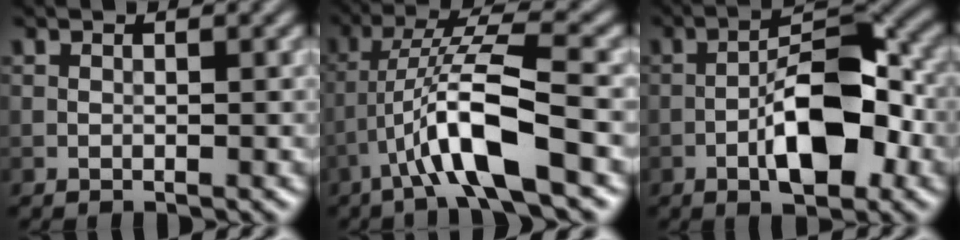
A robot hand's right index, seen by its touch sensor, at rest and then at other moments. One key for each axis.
{"total": 7.6, "fx": -3.3, "fy": 0.9, "fz": 6.8, "tx": -0.128, "ty": 0.014, "tz": -0.064}
{"total": 7.8, "fx": -2.6, "fy": 2.9, "fz": 6.8, "tx": -0.102, "ty": 0.019, "tz": -0.048}